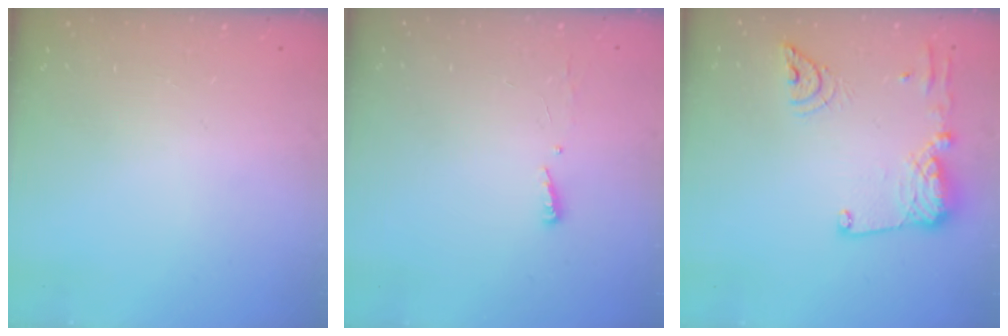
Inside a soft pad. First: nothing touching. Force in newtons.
{"total": 4.1, "press": 4.0, "slide": 1.0}
{"total": 15.6, "press": 15.5, "slide": 1.8}